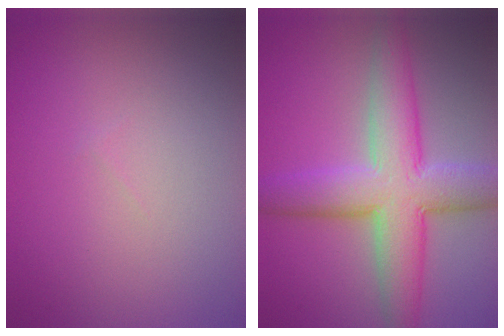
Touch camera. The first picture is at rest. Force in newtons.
{"total": 8.6, "press": 8.6, "slide": 0.2}